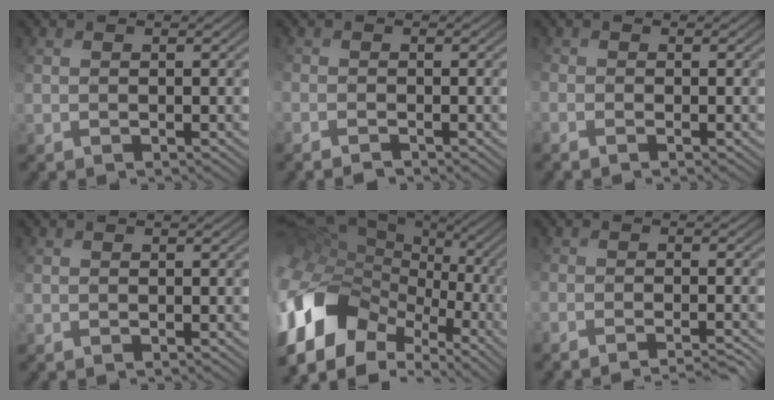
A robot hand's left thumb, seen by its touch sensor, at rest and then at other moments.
{"total": 1.9, "force": [-1.6, 0.7, 0.7], "torque": [-0.016, -0.004, -0.034]}
{"total": 1.2, "force": [-0.9, 0.4, 0.7], "torque": [-0.020, -0.007, -0.023]}
{"total": 0.0}
{"total": 18.8, "force": [-5.5, 12.8, 12.6], "torque": [-0.308, -0.005, -0.102]}
{"total": 4.8, "force": [-4.2, 0.6, 2.3], "torque": [-0.033, 0.004, -0.066]}